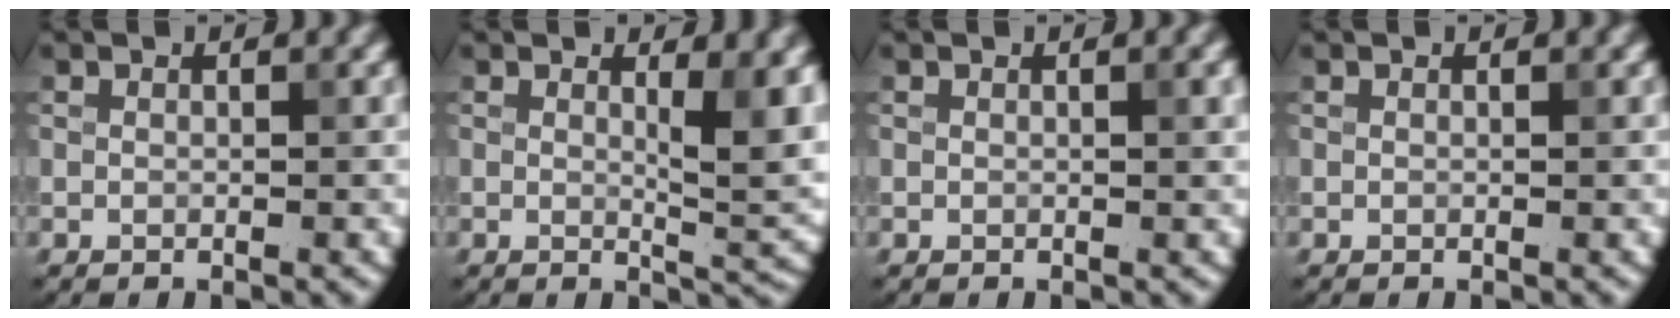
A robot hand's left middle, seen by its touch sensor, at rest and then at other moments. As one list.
[{"total": 5.0, "force": [1.3, 1.4, 4.6], "torque": [-0.060, -0.011, 0.025]}, {"total": 1.1, "force": [0.3, 0.3, 1.0], "torque": [-0.013, 0.002, 0.003]}, {"total": 0.0}]